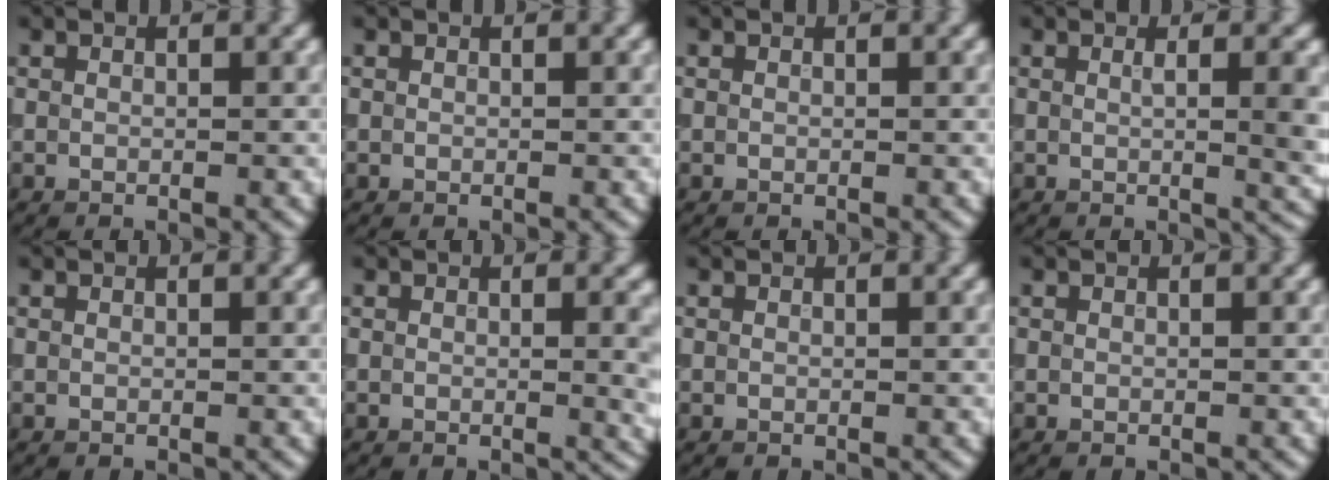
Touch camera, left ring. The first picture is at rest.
{"total": 0.0}
{"total": 0.0}
{"total": 4.1, "force": [0.3, 1.3, 3.9], "torque": [-0.041, 0.001, 0.005]}
{"total": 0.0}
{"total": 2.6, "force": [0.1, 0.8, 2.5], "torque": [-0.023, -0.003, -0.001]}
{"total": 0.0}
{"total": 0.0}